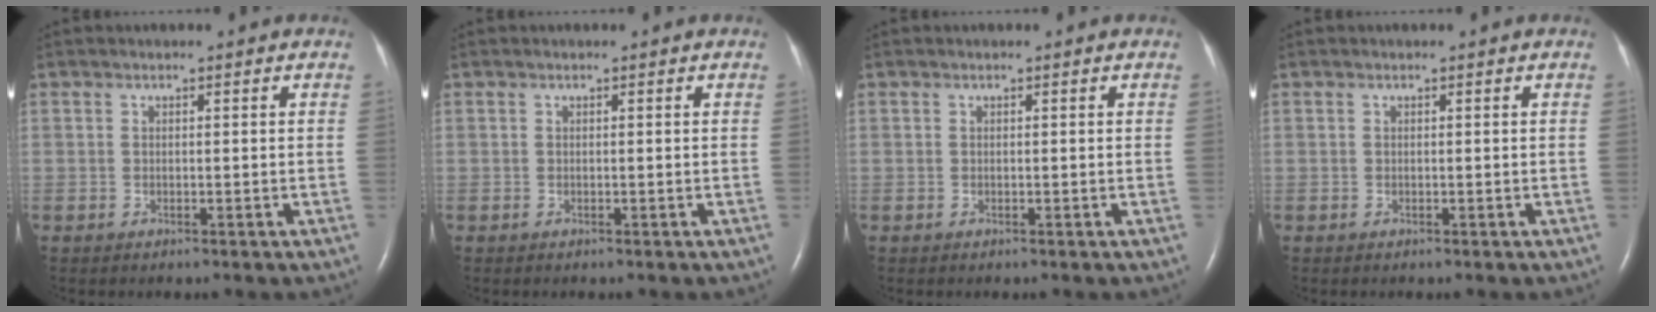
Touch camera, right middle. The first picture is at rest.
{"total": 0.0}
{"total": 0.0}
{"total": 0.0}